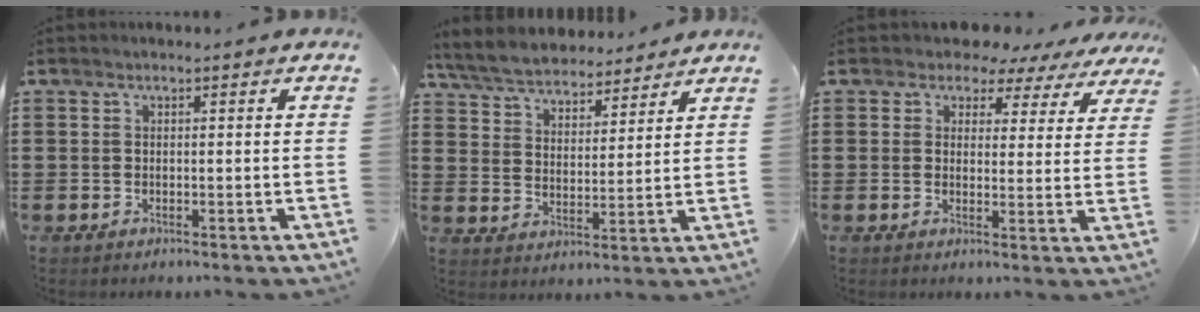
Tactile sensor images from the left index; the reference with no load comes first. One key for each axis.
{"total": 5.7, "fx": 5.6, "fy": 1.0, "fz": 1.0, "tx": -0.046, "ty": -0.028, "tz": 0.098}
{"total": 4.0, "fx": 3.4, "fy": 1.9, "fz": 0.6, "tx": -0.025, "ty": -0.014, "tz": 0.058}